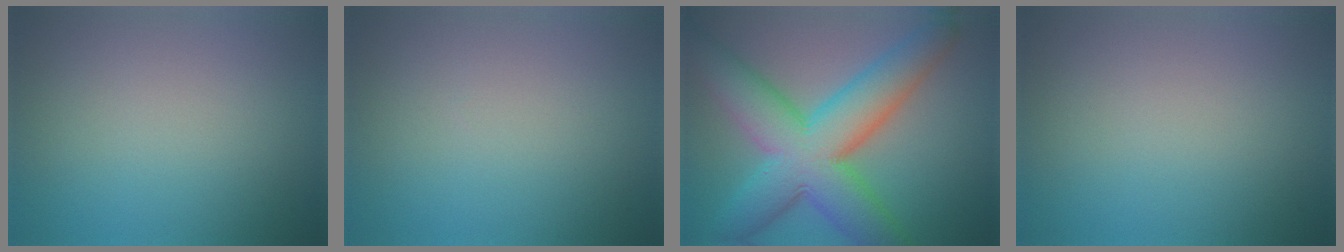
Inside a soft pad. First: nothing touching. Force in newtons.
{"total": 0.0}
{"total": 11.3, "press": 11.3, "slide": 0.2}
{"total": 0.0}